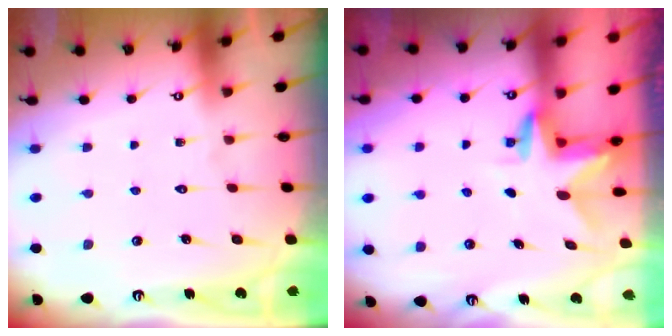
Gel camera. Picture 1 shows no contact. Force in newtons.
{"total": 2.9, "press": 2.9, "slide": 0.2}